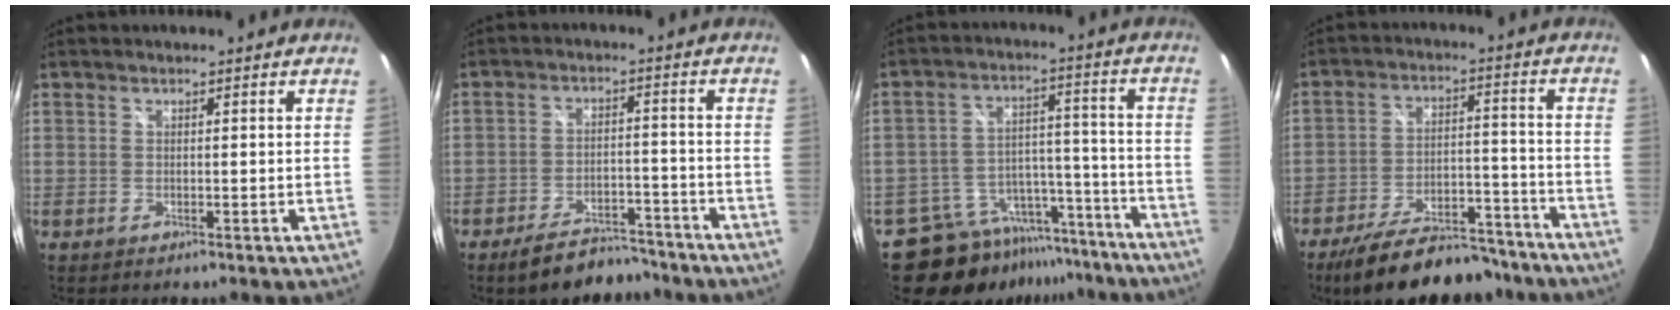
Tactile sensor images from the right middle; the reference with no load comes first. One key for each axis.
{"total": 9.9, "fx": -8.5, "fy": 3.6, "fz": 3.5, "tx": -0.076, "ty": 0.012, "tz": -0.117}
{"total": 18.3, "fx": -15.4, "fy": 8.6, "fz": 4.5, "tx": -0.093, "ty": 0.047, "tz": -0.207}
{"total": 20.2, "fx": -16.8, "fy": 7.0, "fz": 8.8, "tx": -0.164, "ty": 0.004, "tz": -0.230}